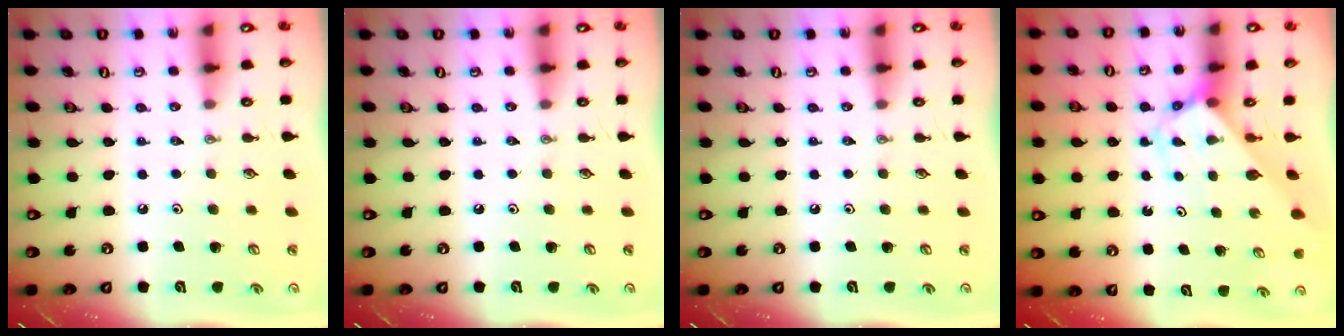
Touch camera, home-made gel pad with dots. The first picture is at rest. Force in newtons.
{"total": 0.0}
{"total": 0.0}
{"total": 2.9, "press": 2.9, "slide": 0.1}